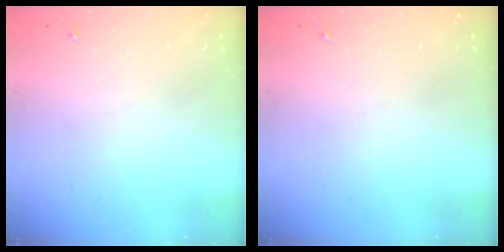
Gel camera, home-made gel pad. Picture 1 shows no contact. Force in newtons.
{"total": 0.0}